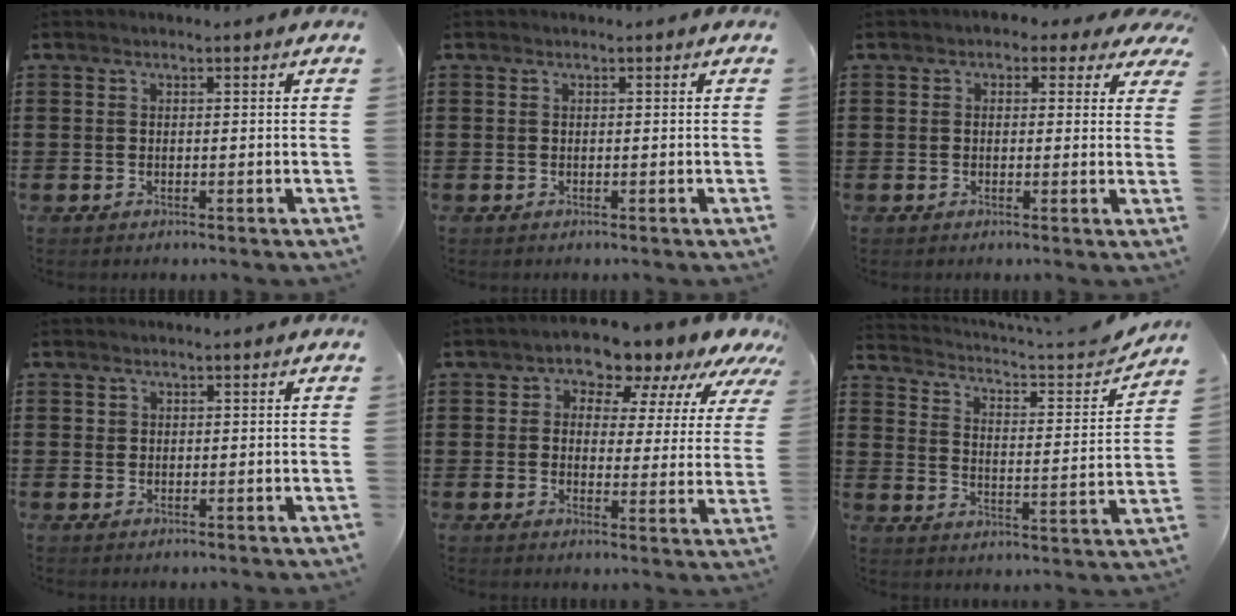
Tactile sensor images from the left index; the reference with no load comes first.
{"total": 0.0}
{"total": 1.8, "force": [0.6, 1.3, 1.0], "torque": [-0.017, 0.006, 0.007]}
{"total": 0.8, "force": [0.6, 0.5, 0.2], "torque": [-0.005, 0.002, 0.013]}
{"total": 6.6, "force": [5.5, 3.2, 1.6], "torque": [-0.044, -0.039, 0.090]}
{"total": 3.6, "force": [2.9, 0.4, 2.1], "torque": [-0.062, -0.028, 0.039]}